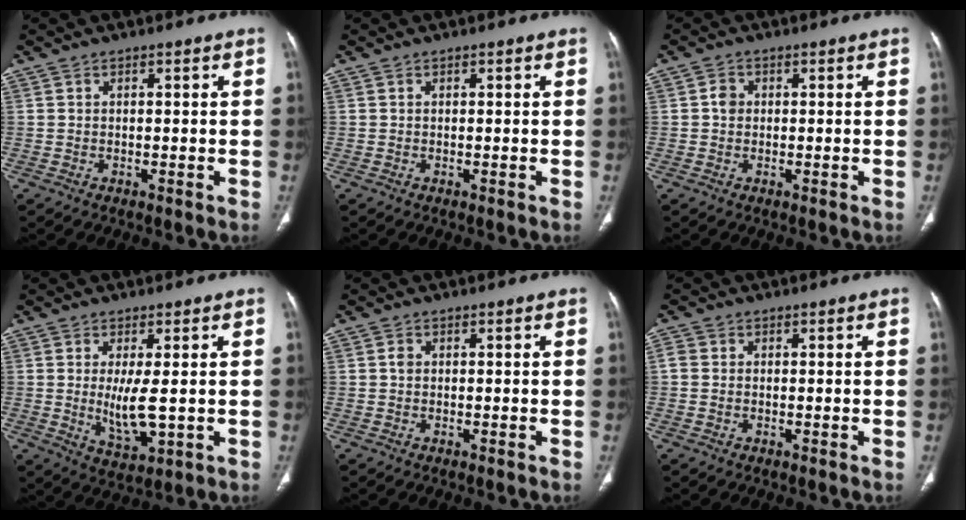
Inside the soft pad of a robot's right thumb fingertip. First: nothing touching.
{"total": 0.0}
{"total": 2.0, "force": [0.1, 1.7, 1.0], "torque": [-0.009, 0.004, -0.001]}
{"total": 7.2, "force": [0.1, 2.4, 6.8], "torque": [-0.130, -0.023, 0.010]}
{"total": 0.9, "force": [0.1, 0.8, 0.5], "torque": [-0.008, 0.002, -0.001]}
{"total": 1.7, "force": [0.0, 1.4, 0.9], "torque": [-0.018, 0.001, -0.003]}